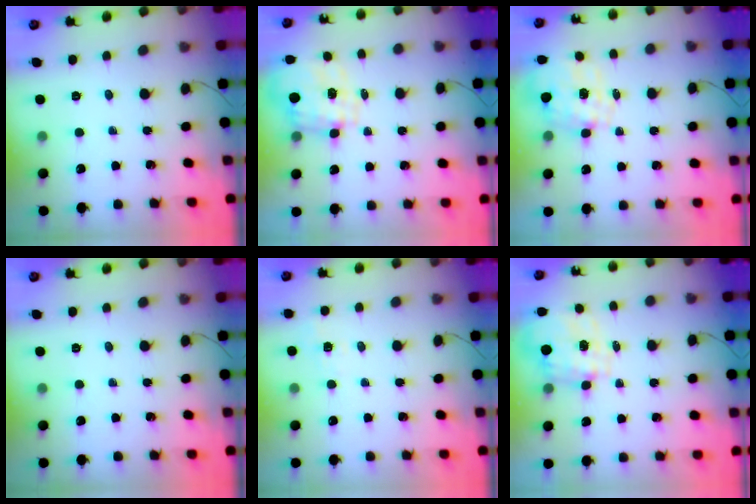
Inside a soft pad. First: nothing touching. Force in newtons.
{"total": 3.7, "press": 3.4, "slide": 1.4}
{"total": 2.1, "press": 1.8, "slide": 1.0}
{"total": 0.0}
{"total": 2.6, "press": 2.1, "slide": 1.6}
{"total": 2.9, "press": 2.7, "slide": 1.1}